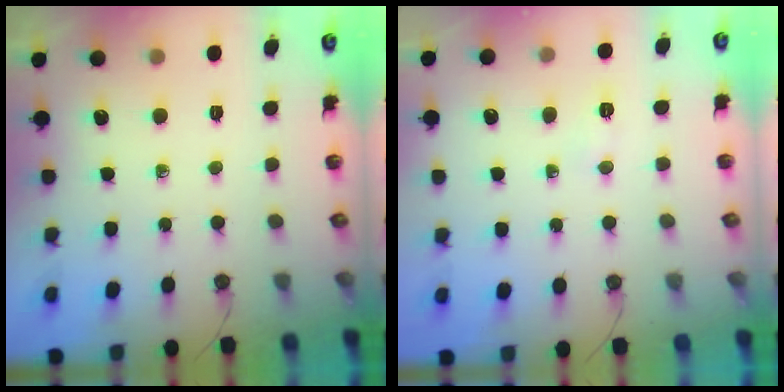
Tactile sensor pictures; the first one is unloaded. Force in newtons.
{"total": 3.4, "press": 3.0, "slide": 1.6}